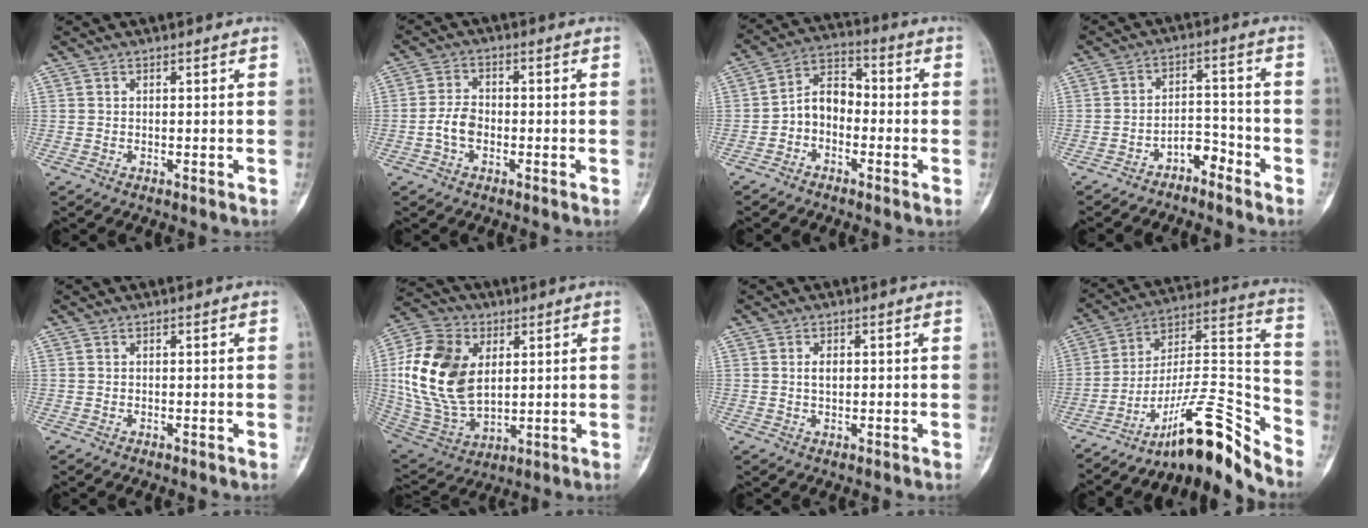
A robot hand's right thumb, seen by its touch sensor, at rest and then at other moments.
{"total": 4.5, "force": [-1.4, 3.0, 3.0], "torque": [-0.057, 0.015, -0.031]}
{"total": 7.3, "force": [-2.0, 5.3, 4.6], "torque": [-0.062, 0.038, -0.052]}
{"total": 5.2, "force": [-3.9, 2.7, 2.0], "torque": [-0.012, 0.053, -0.067]}
{"total": 0.0}
{"total": 20.0, "force": [3.3, 13.2, 14.6], "torque": [-0.282, -0.015, 0.070]}
{"total": 2.0, "force": [0.4, 1.2, 1.6], "torque": [-0.028, 0.000, 0.007]}
{"total": 17.8, "force": [-13.7, 3.3, 10.9], "torque": [-0.148, 0.136, -0.230]}